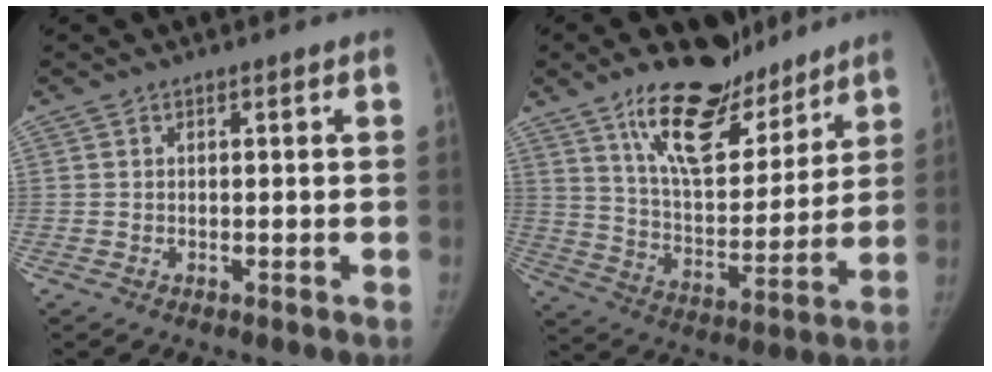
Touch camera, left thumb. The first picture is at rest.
{"total": 19.0, "force": [13.6, 8.1, 10.5], "torque": [-0.122, -0.082, 0.233]}